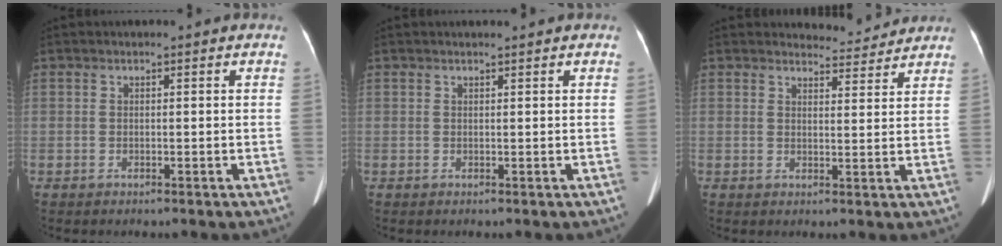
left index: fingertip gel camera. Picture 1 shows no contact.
{"total": 0.6, "force": [0.5, -0.1, 0.2], "torque": [-0.008, 0.001, 0.010]}
{"total": 3.9, "force": [3.8, 0.3, -0.8], "torque": [0.002, -0.005, 0.051]}